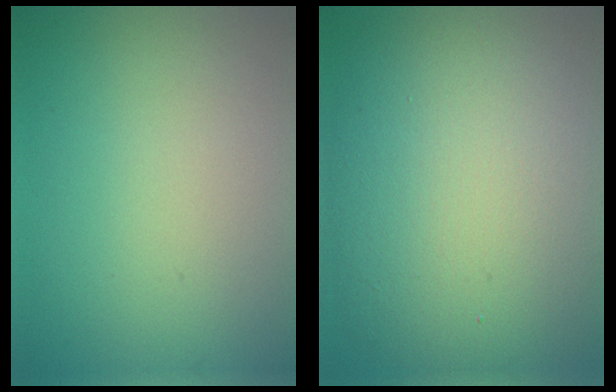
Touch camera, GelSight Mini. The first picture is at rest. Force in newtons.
{"total": 14.1, "press": 14.1, "slide": 1.0}